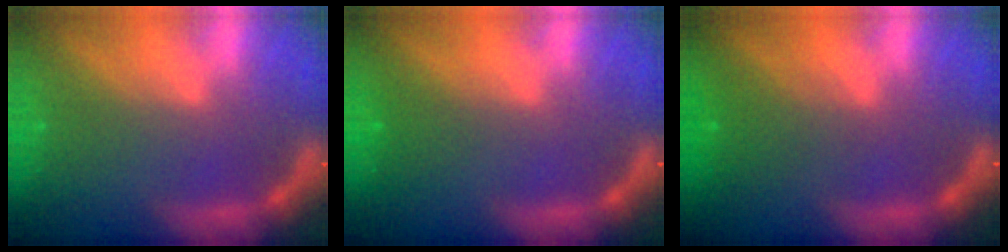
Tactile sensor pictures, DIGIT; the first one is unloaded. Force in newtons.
{"total": 1.0}
{"total": 2.4}